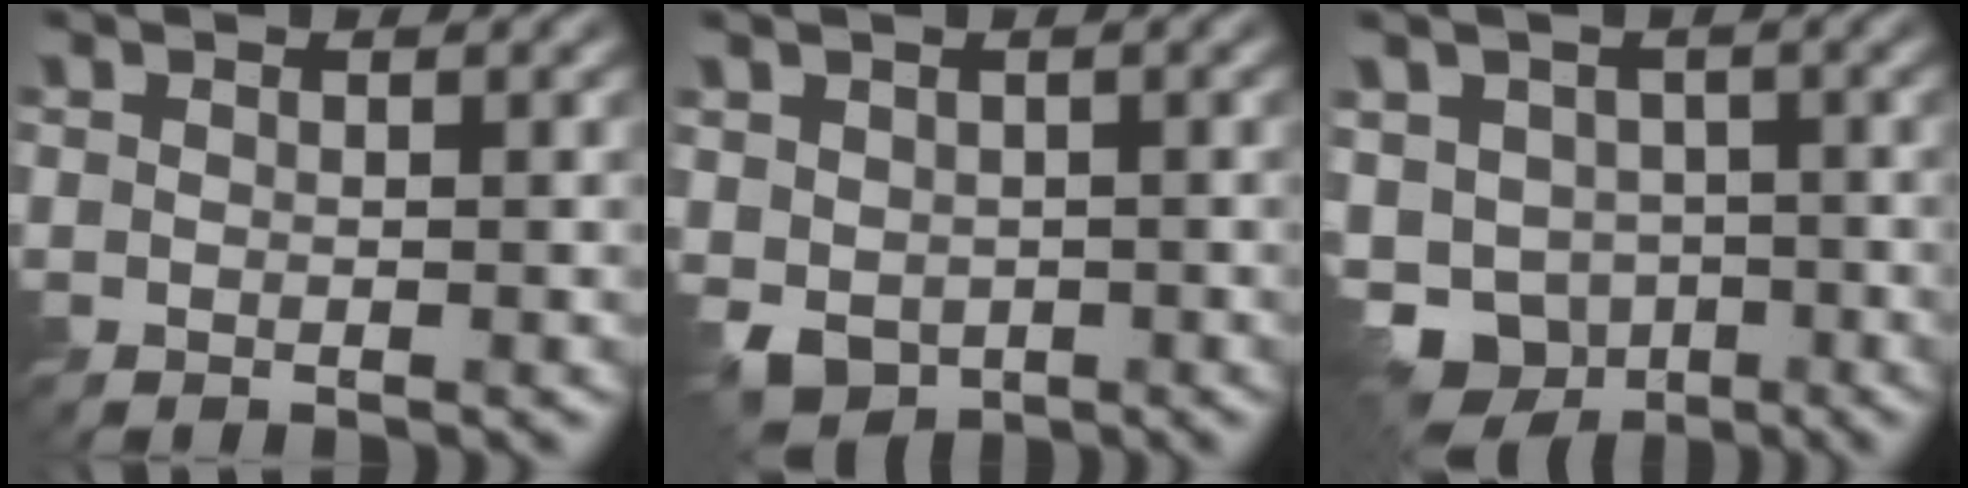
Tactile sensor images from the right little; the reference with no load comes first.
{"total": 3.9, "force": [-0.8, 3.2, 2.1], "torque": [-0.046, -0.013, -0.013]}
{"total": 10.5, "force": [-5.0, 7.9, 4.7], "torque": [-0.109, -0.032, -0.071]}